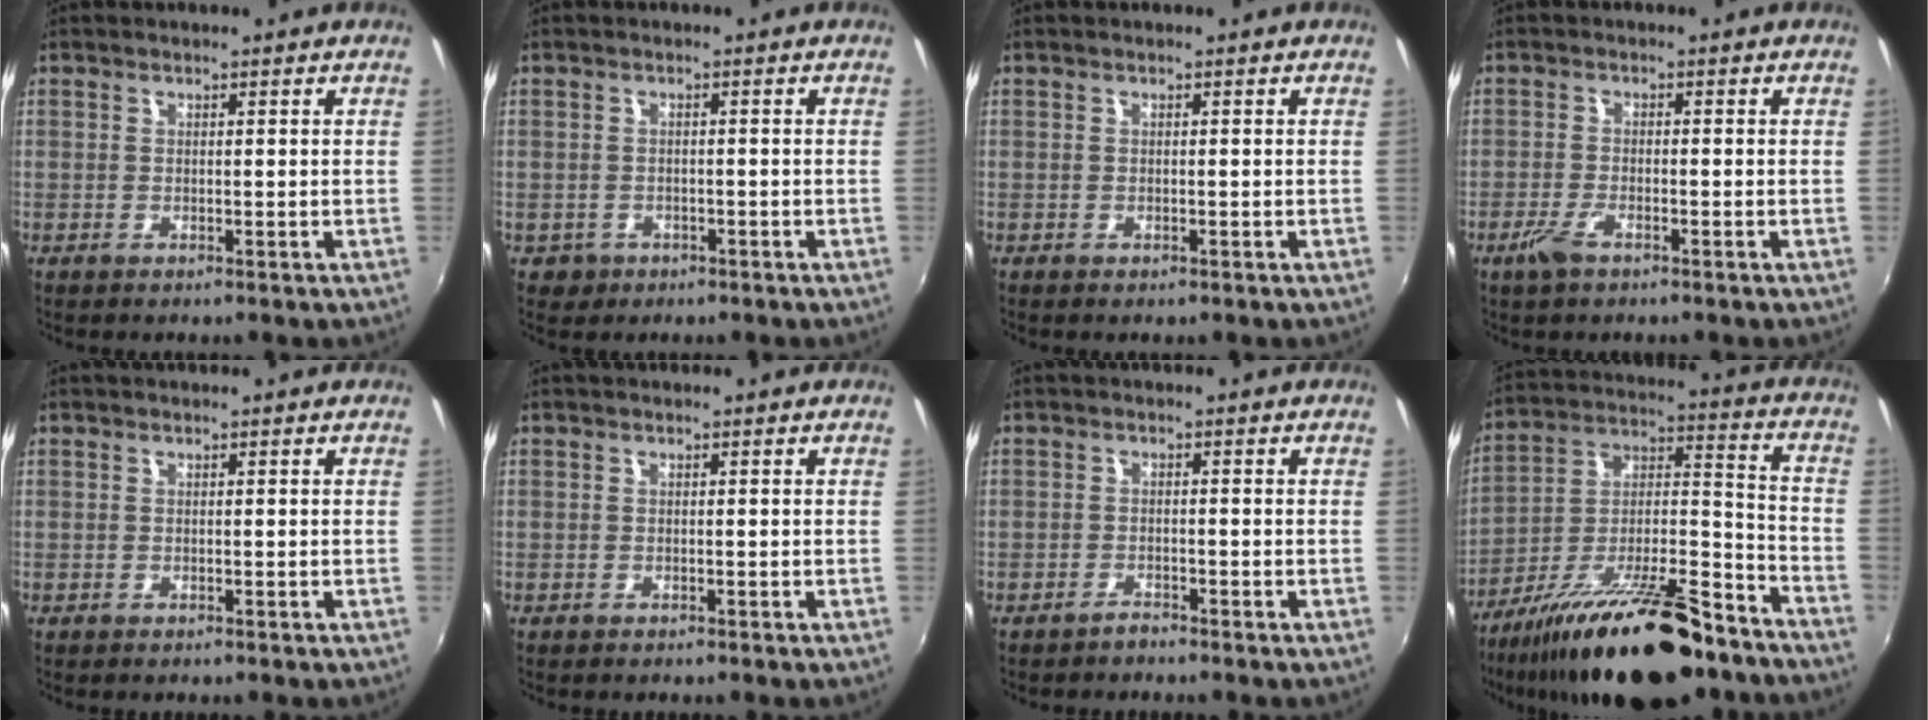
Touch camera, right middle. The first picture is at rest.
{"total": 3.9, "force": [-1.7, 3.4, 0.9], "torque": [-0.032, 0.002, -0.017]}
{"total": 0.0}
{"total": 3.5, "force": [-2.4, 1.1, 2.4], "torque": [-0.062, -0.005, -0.047]}
{"total": 0.0}
{"total": 0.0}
{"total": 1.4, "force": [-1.4, 0.2, 0.0], "torque": [-0.003, 0.002, -0.024]}
{"total": 25.5, "force": [-18.1, 7.3, 16.4], "torque": [-0.274, -0.013, -0.278]}